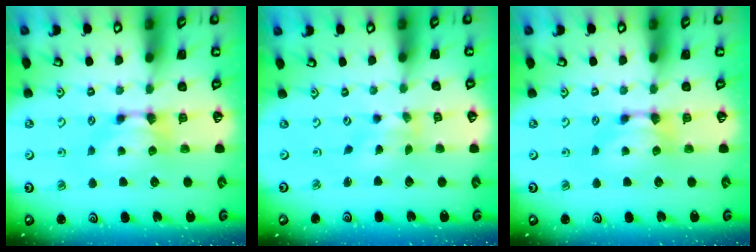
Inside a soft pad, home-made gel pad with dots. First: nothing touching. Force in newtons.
{"total": 1.7, "press": 1.3, "slide": 1.0}
{"total": 0.0}